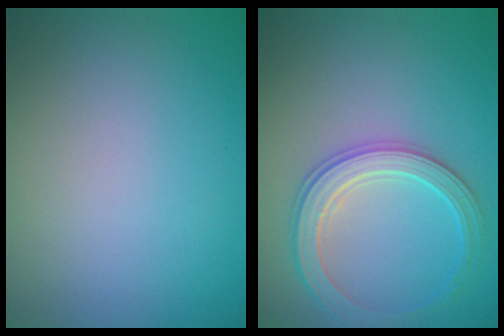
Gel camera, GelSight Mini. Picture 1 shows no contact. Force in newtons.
{"total": 3.7, "press": 3.6, "slide": 0.6}